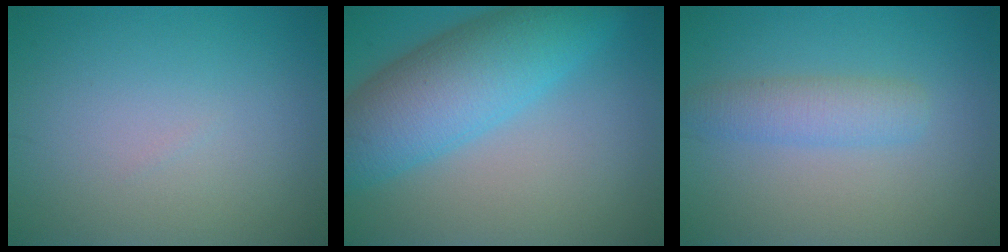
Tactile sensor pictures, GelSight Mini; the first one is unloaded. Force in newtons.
{"total": 9.1, "press": 9.1, "slide": 0.1}
{"total": 2.8, "press": 2.8, "slide": 0.1}